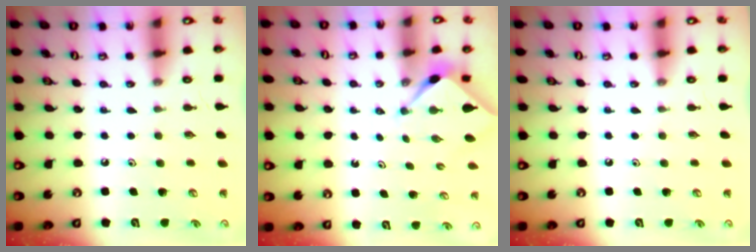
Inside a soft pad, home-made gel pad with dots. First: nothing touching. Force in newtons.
{"total": 2.4, "press": 2.3, "slide": 0.3}
{"total": 0.0}